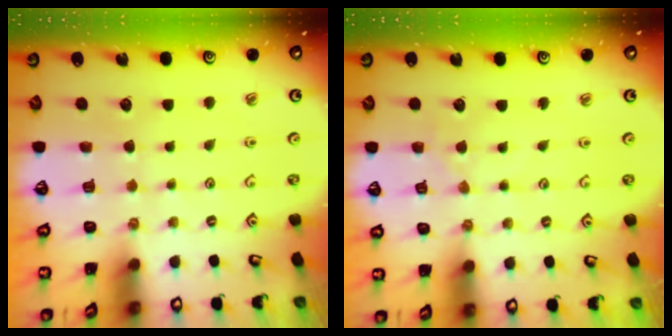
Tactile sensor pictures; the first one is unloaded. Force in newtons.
{"total": 0.0}